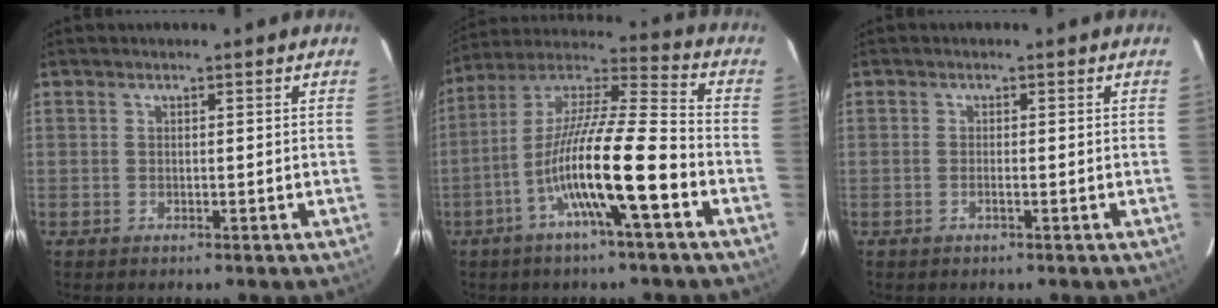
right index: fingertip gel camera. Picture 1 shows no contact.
{"total": 16.0, "force": [-5.8, 0.8, 14.9], "torque": [-0.278, 0.006, -0.110]}
{"total": 0.7, "force": [-0.3, 0.0, 0.7], "torque": [-0.014, 0.000, -0.006]}